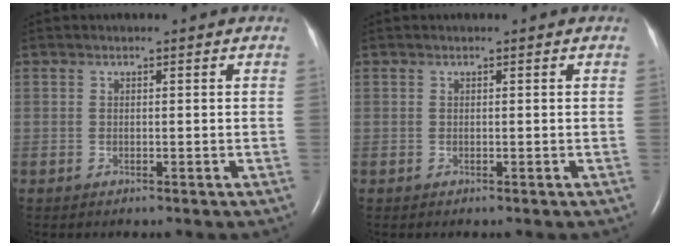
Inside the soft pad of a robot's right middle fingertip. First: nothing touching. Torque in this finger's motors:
{"motor_torque": [0.00, 0.00, 0.00, 0.00]}